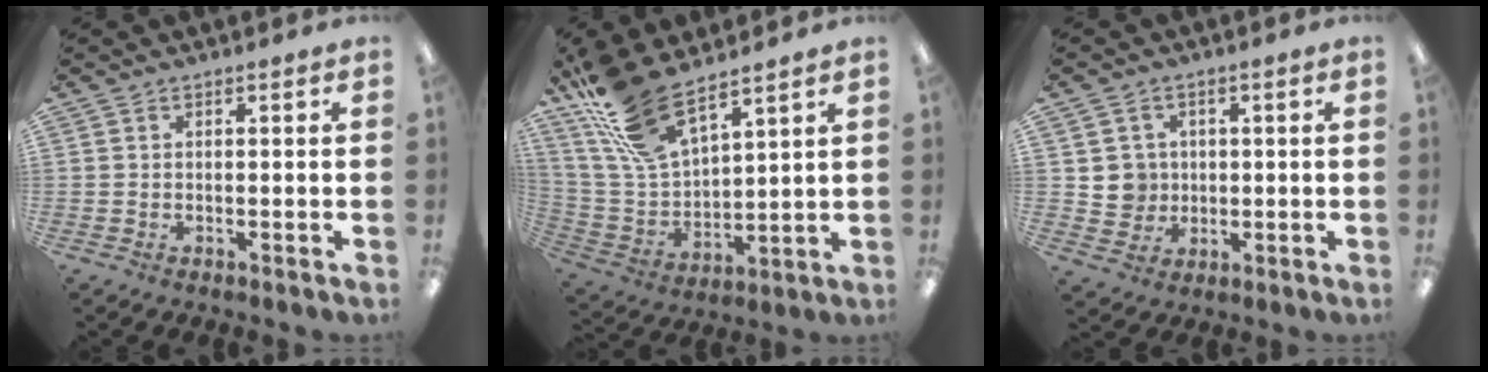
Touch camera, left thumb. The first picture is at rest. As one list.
[{"total": 17.1, "force": [12.8, 6.1, 9.6], "torque": [-0.227, -0.068, 0.232]}, {"total": 5.3, "force": [1.1, 5.2, 0.2], "torque": [-0.001, 0.001, 0.021]}]